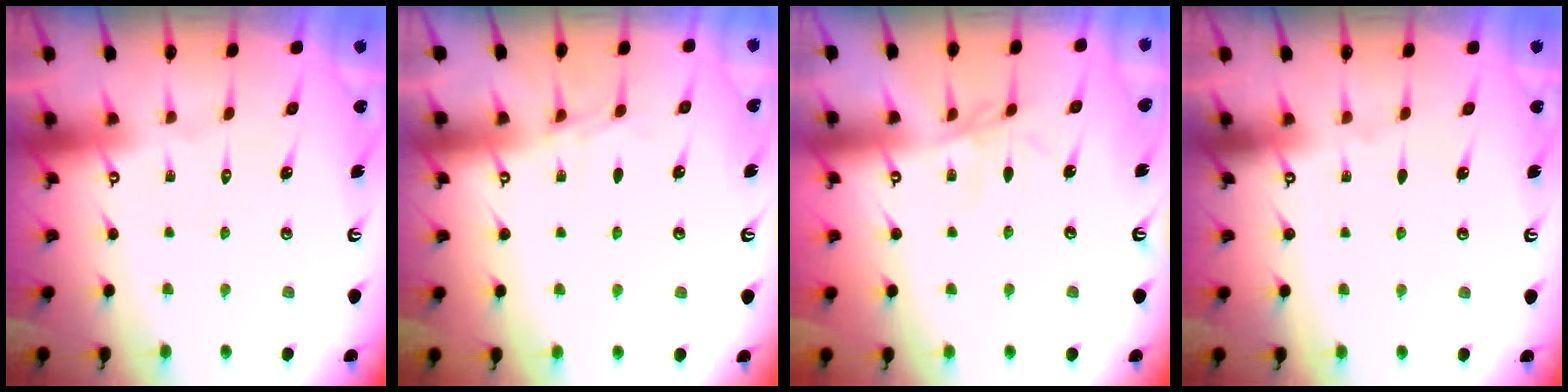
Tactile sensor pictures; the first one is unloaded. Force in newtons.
{"total": 4.4, "press": 4.4, "slide": 0.5}
{"total": 2.0, "press": 2.0, "slide": 0.4}
{"total": 0.0}